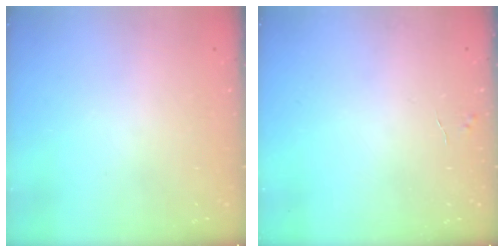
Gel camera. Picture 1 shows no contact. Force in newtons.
{"total": 2.8, "press": 2.8, "slide": 0.3}